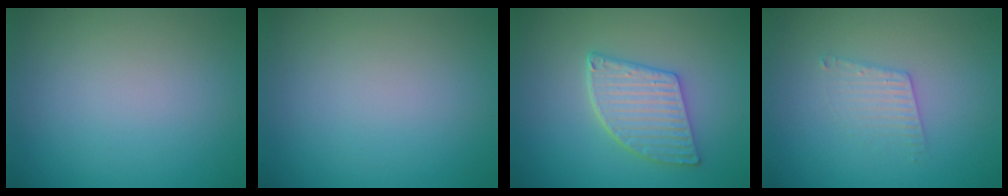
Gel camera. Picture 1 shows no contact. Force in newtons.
{"total": 0.0}
{"total": 4.8, "press": 4.1, "slide": 2.5}
{"total": 2.0, "press": 2.0, "slide": 0.1}